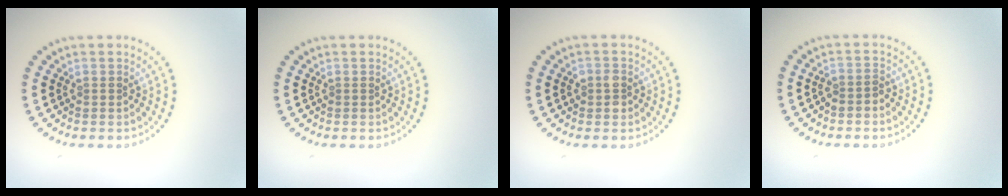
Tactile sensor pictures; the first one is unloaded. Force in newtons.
{"total": 0.0}
{"total": 1.5, "press": 1.5, "slide": 0.3}
{"total": 1.3, "press": 1.1, "slide": 0.8}